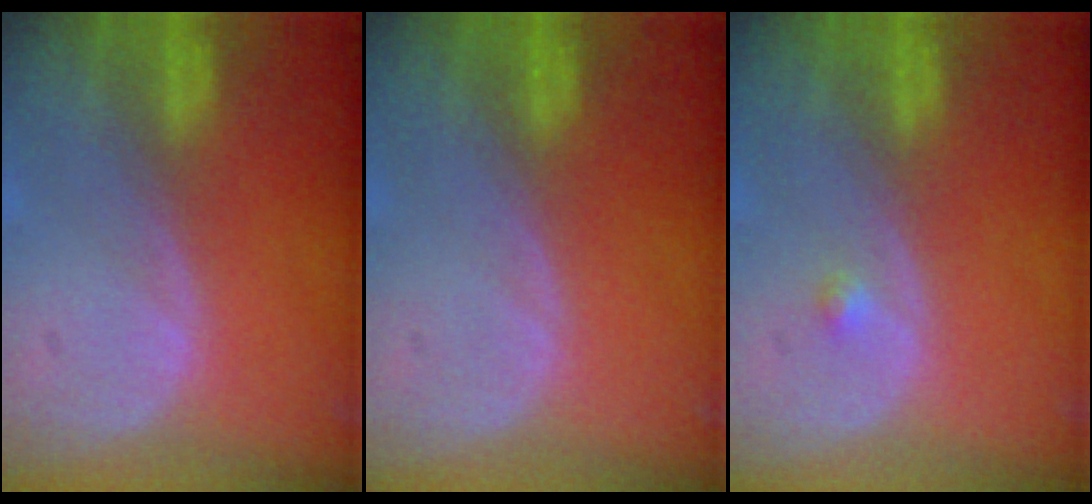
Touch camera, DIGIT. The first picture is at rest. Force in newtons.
{"total": 0.0}
{"total": 0.8, "press": 0.8, "slide": 0.2}